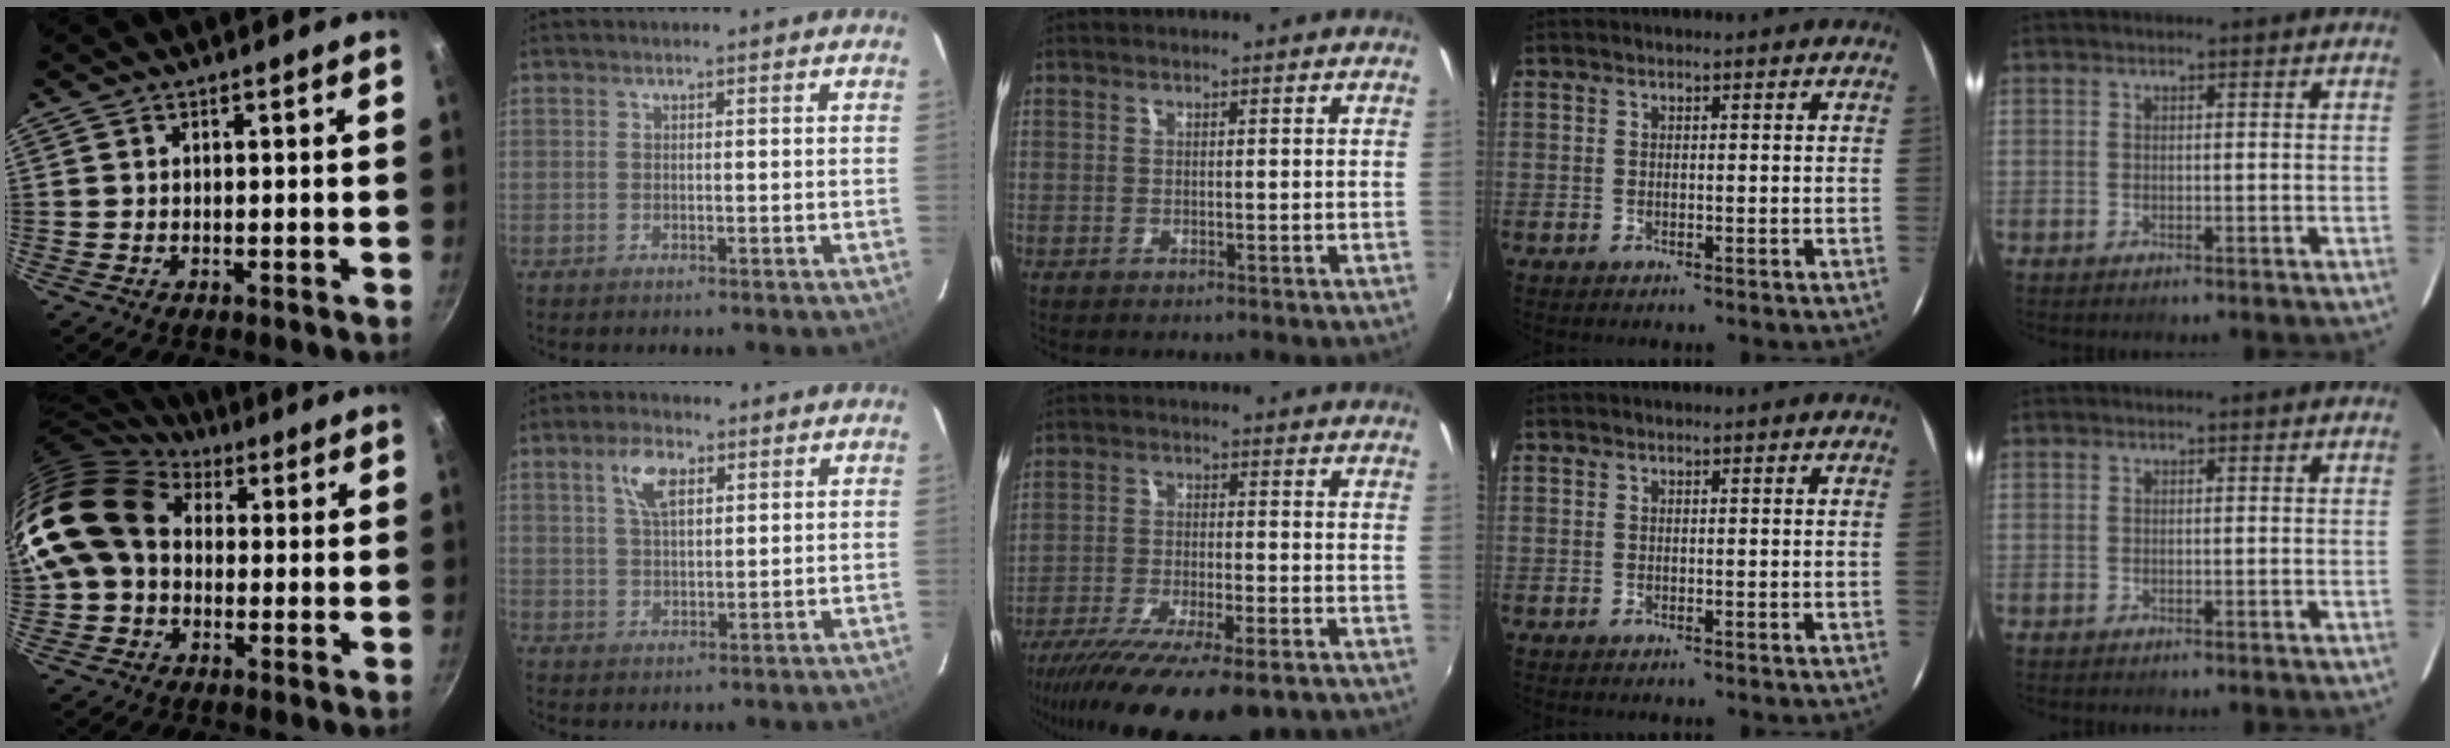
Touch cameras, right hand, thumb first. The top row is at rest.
{"thumb": {"total": 15.3, "force": [2.1, 11.8, 9.5], "torque": [-0.162, 0.027, 0.022]}, "index": {"total": 6.0, "force": [2.7, 2.8, 4.6], "torque": [-0.085, 0.012, 0.051]}, "middle": {"total": 18.1, "force": [-13.3, 4.1, 11.5], "torque": [-0.223, -0.062, -0.214]}}